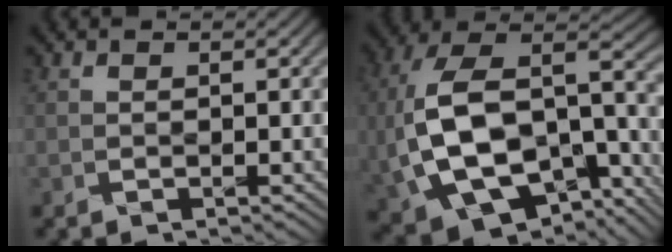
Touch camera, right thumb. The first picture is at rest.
{"total": 18.7, "force": [-4.7, 11.6, 13.9], "torque": [-0.311, -0.026, -0.048]}